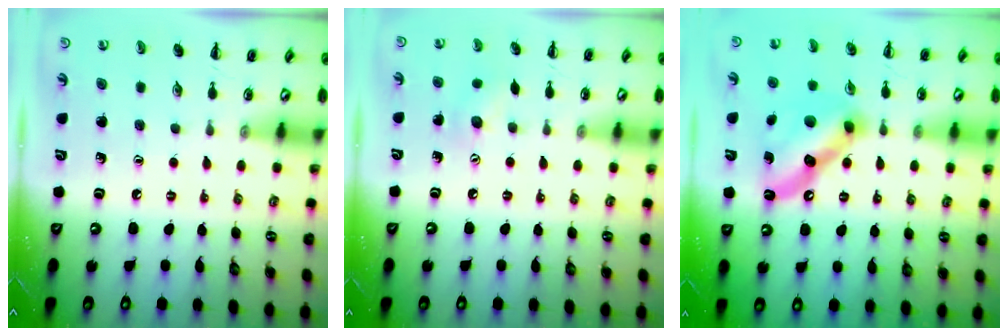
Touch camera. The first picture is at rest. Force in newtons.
{"total": 5.2, "press": 5.1, "slide": 1.1}
{"total": 13.1, "press": 13.0, "slide": 1.4}